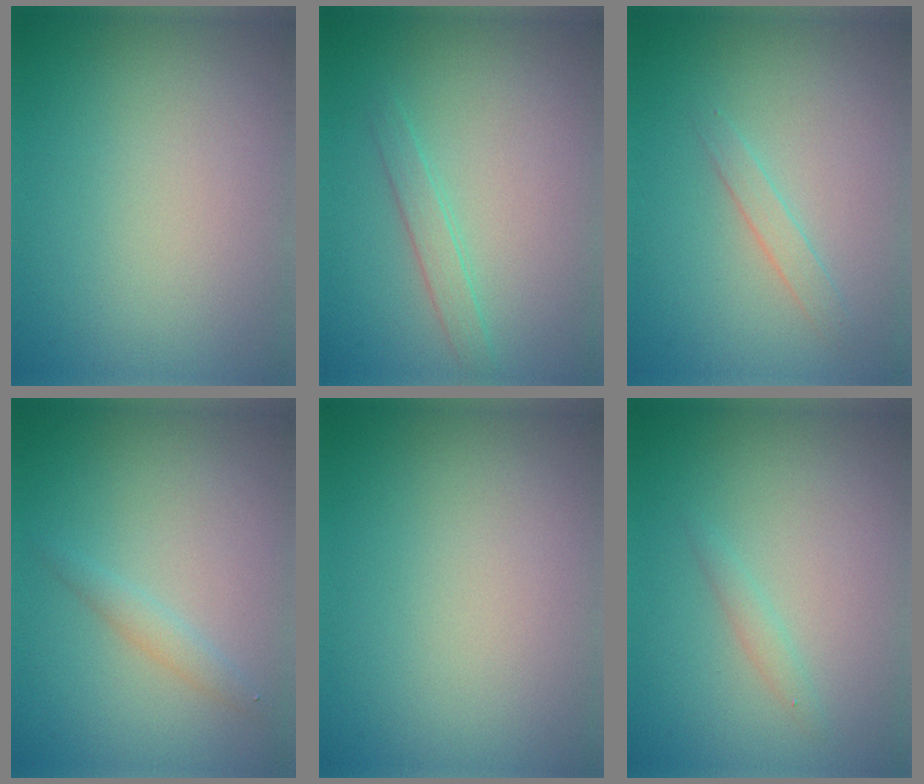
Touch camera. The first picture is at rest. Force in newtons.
{"total": 1.5, "press": 1.5, "slide": 0.1}
{"total": 1.3, "press": 1.3, "slide": 0.1}
{"total": 1.3, "press": 1.3, "slide": 0.0}
{"total": 0.0}
{"total": 0.9, "press": 0.9, "slide": 0.1}